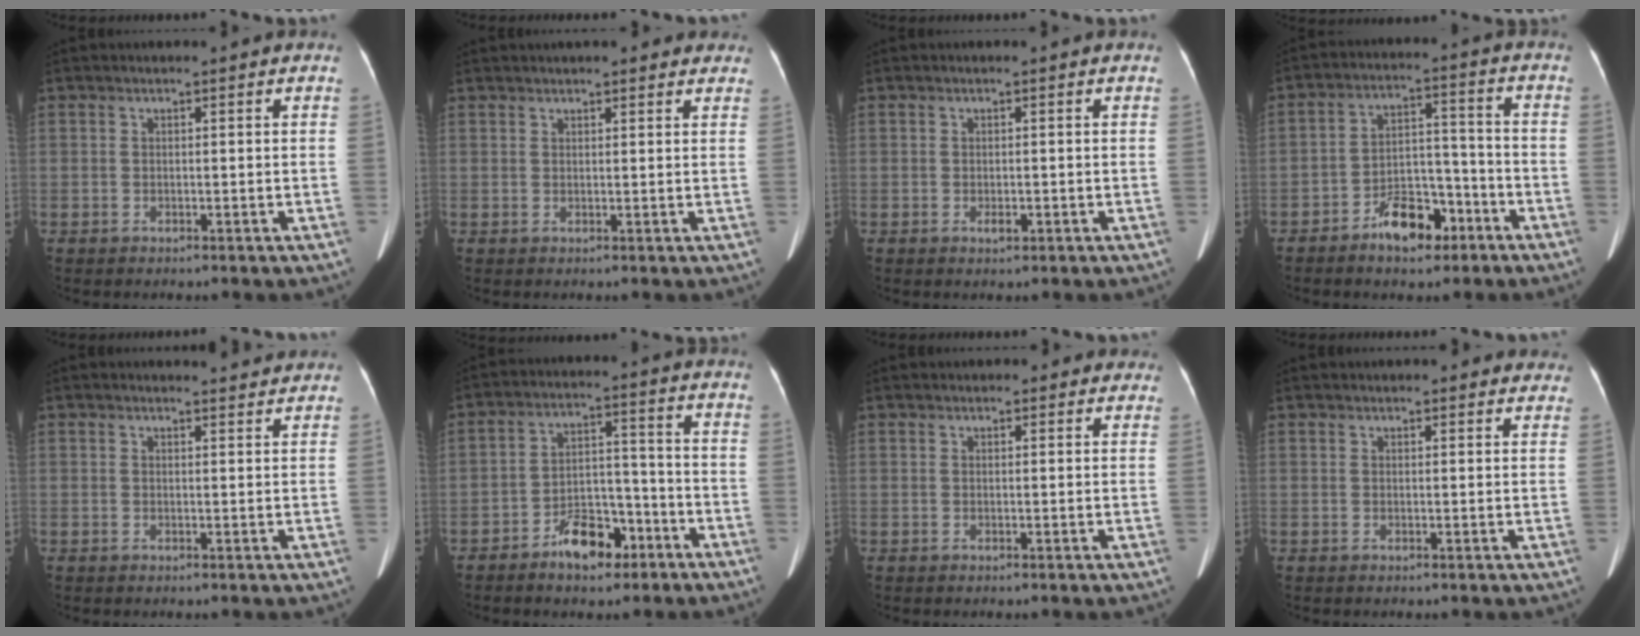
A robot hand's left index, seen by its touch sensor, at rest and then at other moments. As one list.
[{"total": 6.9, "force": [5.9, 1.9, 3.0], "torque": [-0.030, 0.027, 0.073]}, {"total": 1.0, "force": [-0.4, 0.5, 0.7], "torque": [-0.016, -0.002, -0.003]}, {"total": 8.5, "force": [-5.5, 4.0, 5.1], "torque": [-0.091, 0.021, -0.086]}, {"total": 3.4, "force": [3.4, 0.4, 0.4], "torque": [-0.010, 0.002, 0.035]}, {"total": 8.0, "force": [-5.2, 3.8, 4.8], "torque": [-0.085, 0.019, -0.081]}, {"total": 4.4, "force": [3.9, 1.6, 1.1], "torque": [0.002, 0.021, 0.040]}, {"total": 8.7, "force": [8.0, 2.2, 2.6], "torque": [-0.008, 0.018, 0.079]}]